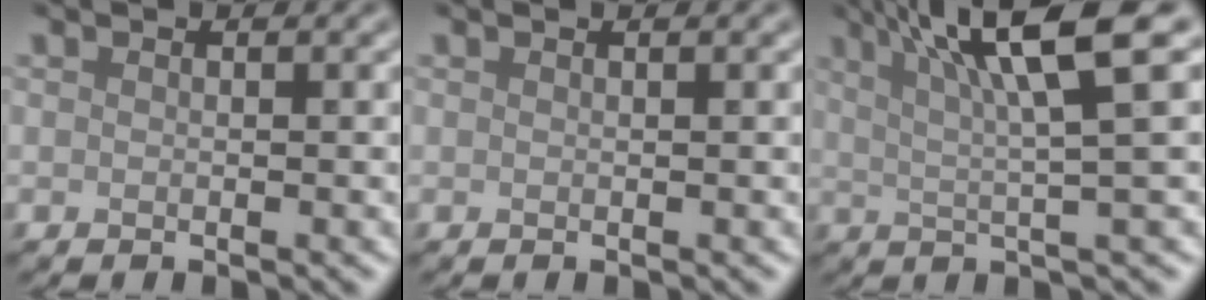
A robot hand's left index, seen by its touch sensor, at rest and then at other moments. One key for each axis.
{"total": 0.5, "fx": 0.3, "fy": 0.2, "fz": 0.4, "tx": 0.000, "ty": 0.003, "tz": 0.001}
{"total": 9.0, "fx": 4.3, "fy": 1.3, "fz": 7.8, "tx": -0.102, "ty": 0.023, "tz": 0.068}